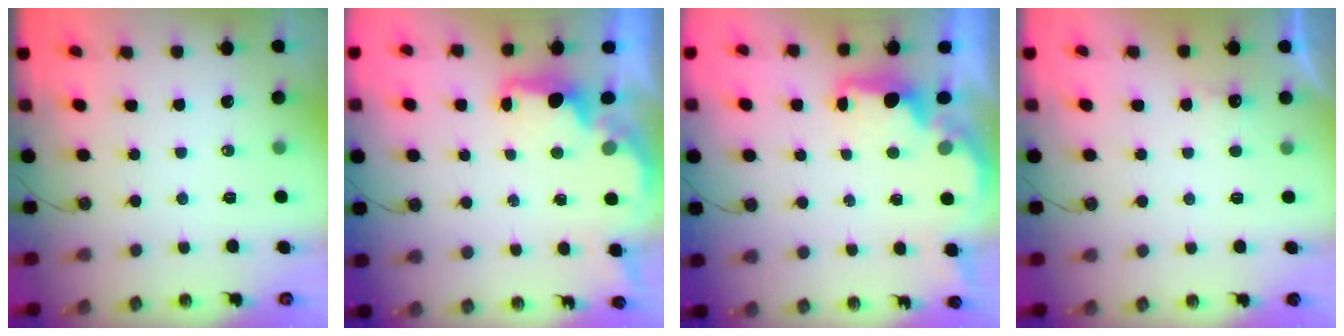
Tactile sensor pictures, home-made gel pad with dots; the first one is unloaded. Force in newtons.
{"total": 1.6, "press": 1.5, "slide": 0.5}
{"total": 2.0, "press": 1.8, "slide": 0.8}
{"total": 1.0, "press": 0.7, "slide": 0.8}